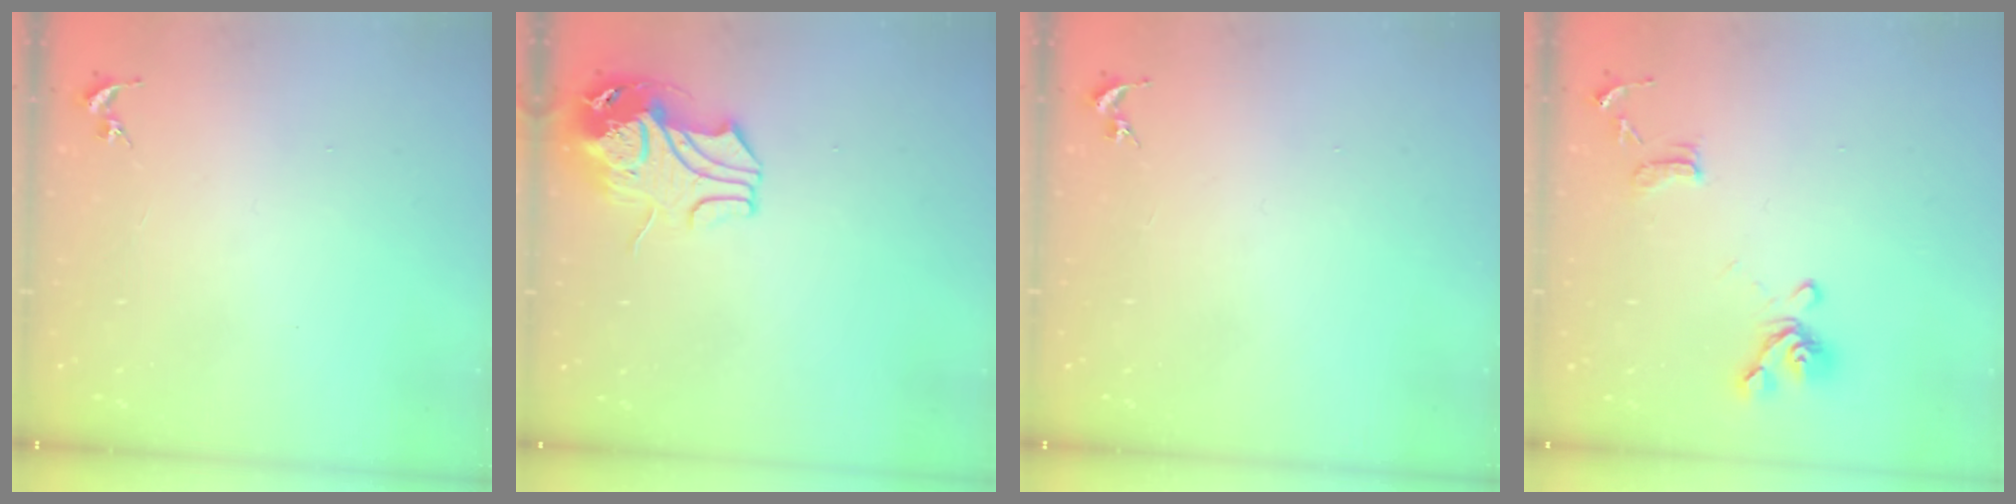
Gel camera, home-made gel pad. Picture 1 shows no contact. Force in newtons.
{"total": 11.7, "press": 11.5, "slide": 1.8}
{"total": 0.0}
{"total": 13.1, "press": 13.0, "slide": 1.4}